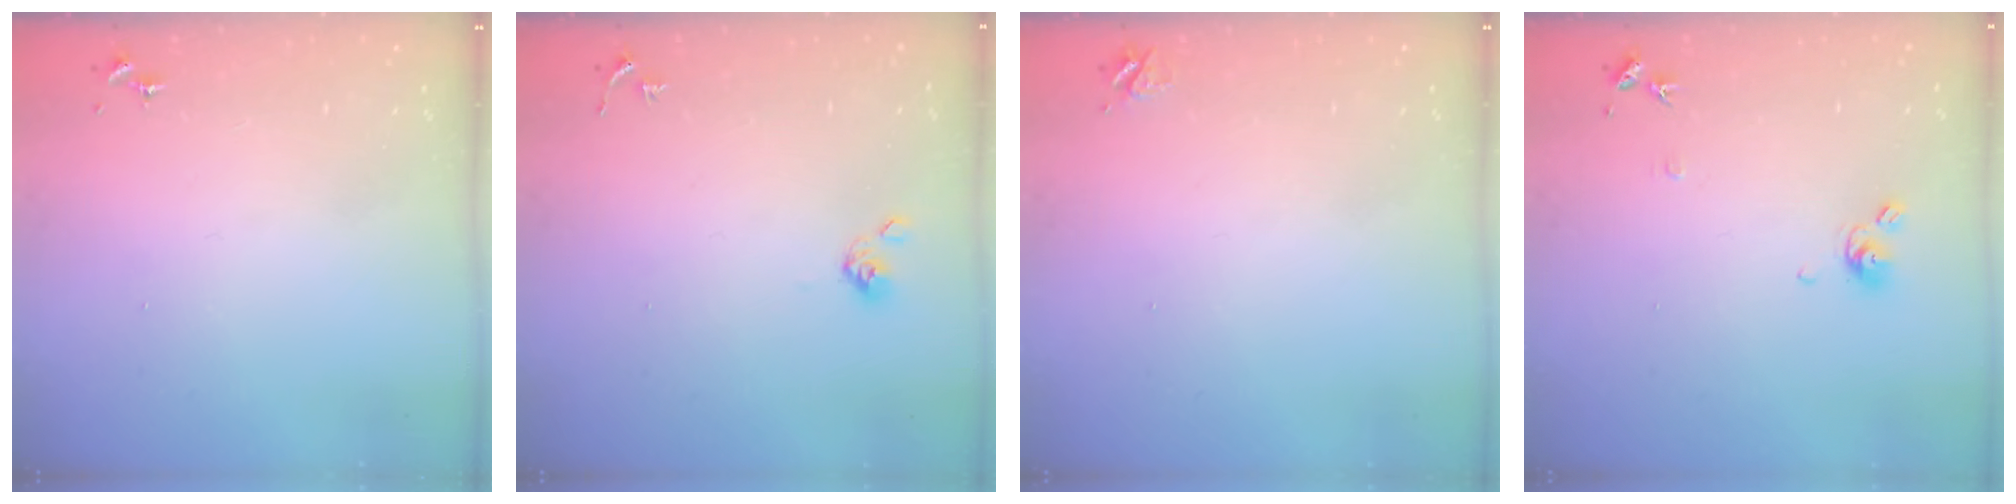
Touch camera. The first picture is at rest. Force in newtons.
{"total": 4.0, "press": 3.9, "slide": 0.8}
{"total": 3.7, "press": 3.6, "slide": 0.5}
{"total": 7.9, "press": 7.9, "slide": 0.8}